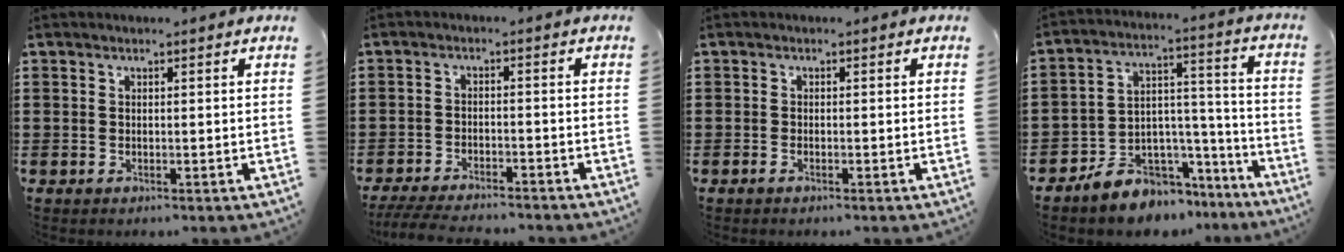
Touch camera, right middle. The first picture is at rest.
{"total": 4.2, "force": [-4.0, 0.3, 1.3], "torque": [-0.027, -0.005, -0.081]}
{"total": 0.6, "force": [-0.4, 0.1, 0.4], "torque": [-0.008, -0.003, -0.007]}
{"total": 6.4, "force": [-5.4, 3.3, -0.3], "torque": [-0.007, 0.004, -0.102]}